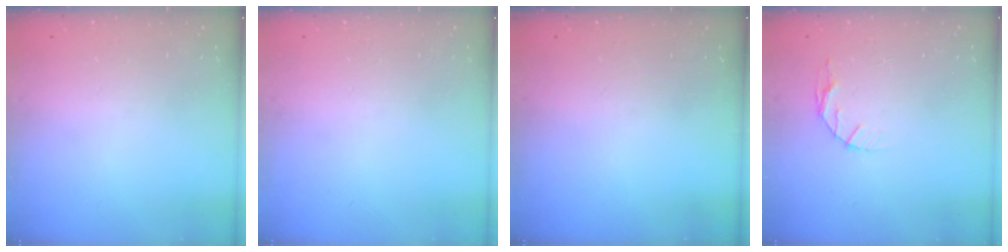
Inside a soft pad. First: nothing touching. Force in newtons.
{"total": 0.0}
{"total": 0.0}
{"total": 4.9, "press": 4.9, "slide": 0.6}